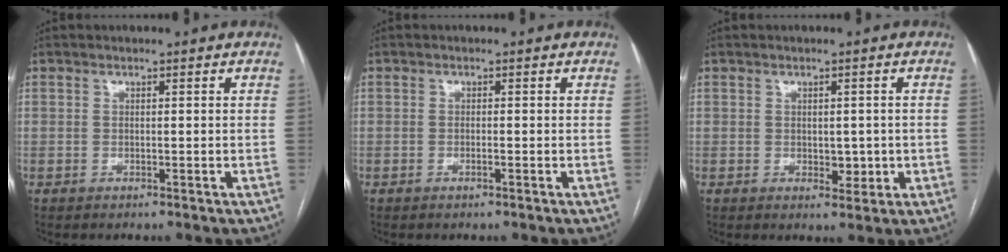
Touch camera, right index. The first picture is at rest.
{"total": 0.5, "force": [-0.3, 0.0, 0.4], "torque": [-0.010, 0.000, -0.004]}
{"total": 2.7, "force": [-0.2, 1.7, 2.1], "torque": [-0.026, -0.001, 0.005]}